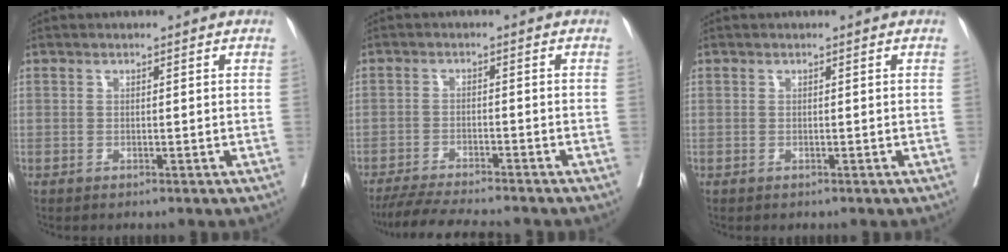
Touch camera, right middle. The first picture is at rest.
{"total": 9.4, "force": [-8.5, 0.4, 4.1], "torque": [-0.058, -0.017, -0.135]}
{"total": 0.0}